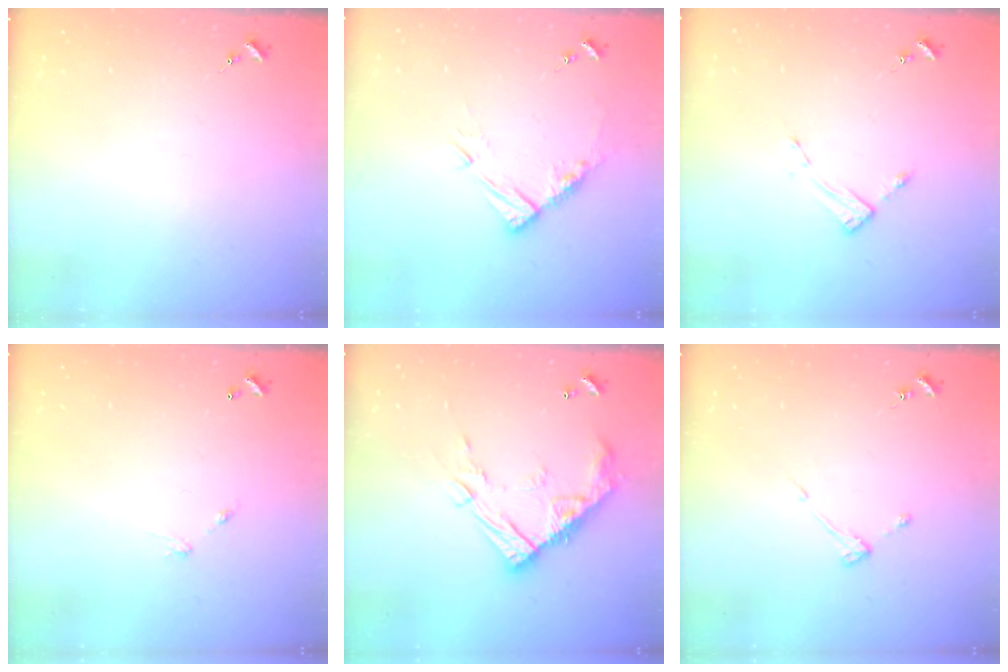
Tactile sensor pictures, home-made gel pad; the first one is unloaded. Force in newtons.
{"total": 10.2, "press": 10.1, "slide": 0.9}
{"total": 2.7, "press": 2.7, "slide": 0.4}
{"total": 4.5, "press": 4.5, "slide": 0.3}
{"total": 15.9, "press": 15.9, "slide": 0.8}
{"total": 3.0, "press": 3.0, "slide": 0.6}